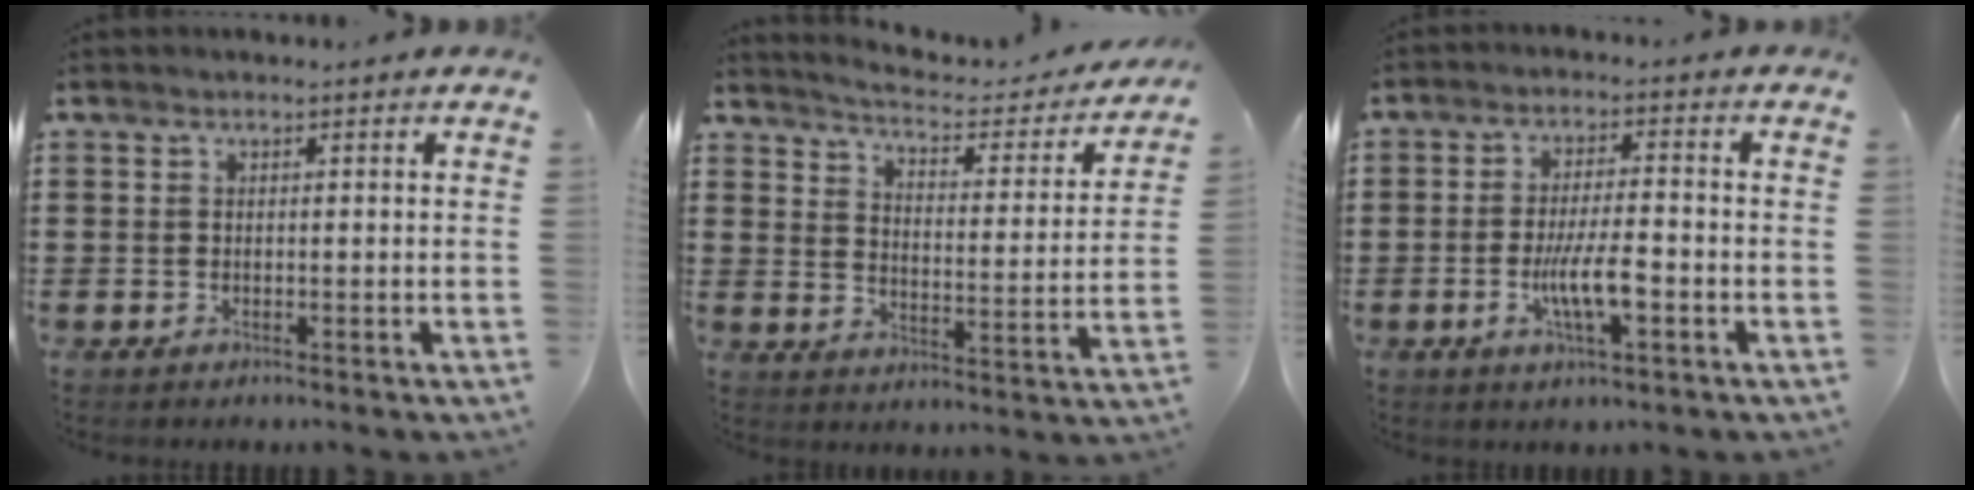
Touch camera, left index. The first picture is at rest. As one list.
[{"total": 3.8, "force": [3.5, 0.2, 1.3], "torque": [-0.047, -0.032, 0.051]}, {"total": 6.7, "force": [-2.0, 1.4, 6.2], "torque": [-0.122, -0.006, -0.038]}]